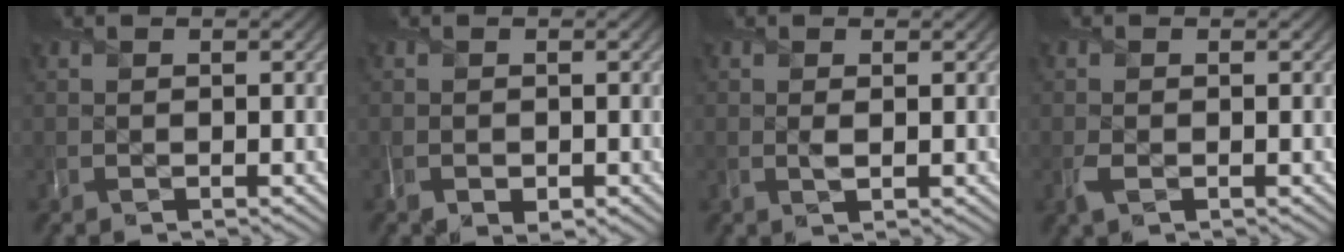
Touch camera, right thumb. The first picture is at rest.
{"total": 1.8, "force": [-0.8, 1.3, 1.0], "torque": [-0.022, -0.010, -0.016]}
{"total": 0.8, "force": [0.2, 0.4, 0.7], "torque": [-0.015, -0.001, 0.004]}
{"total": 1.3, "force": [-0.5, 0.8, 0.8], "torque": [-0.020, -0.005, -0.009]}